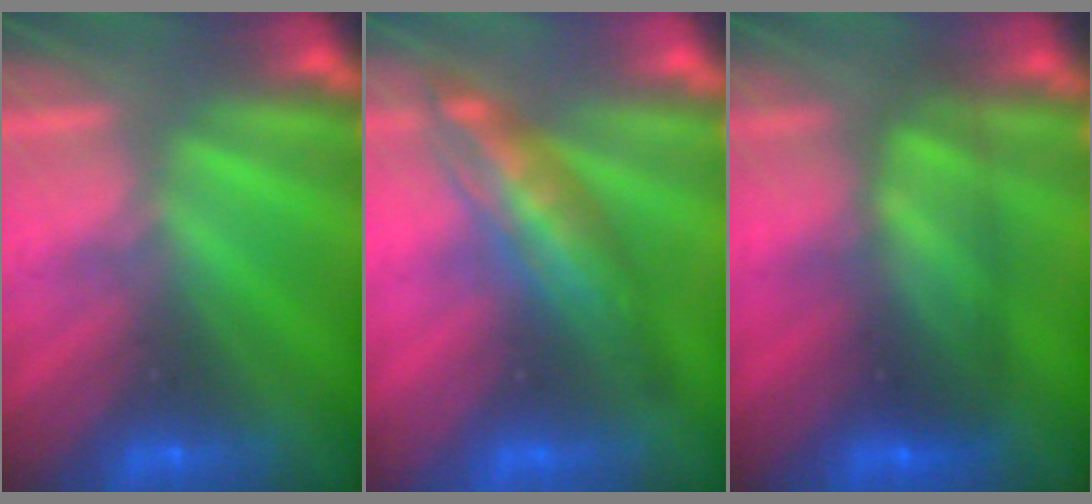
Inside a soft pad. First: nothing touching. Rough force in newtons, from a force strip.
{"total": 2.9}
{"total": 9.8}